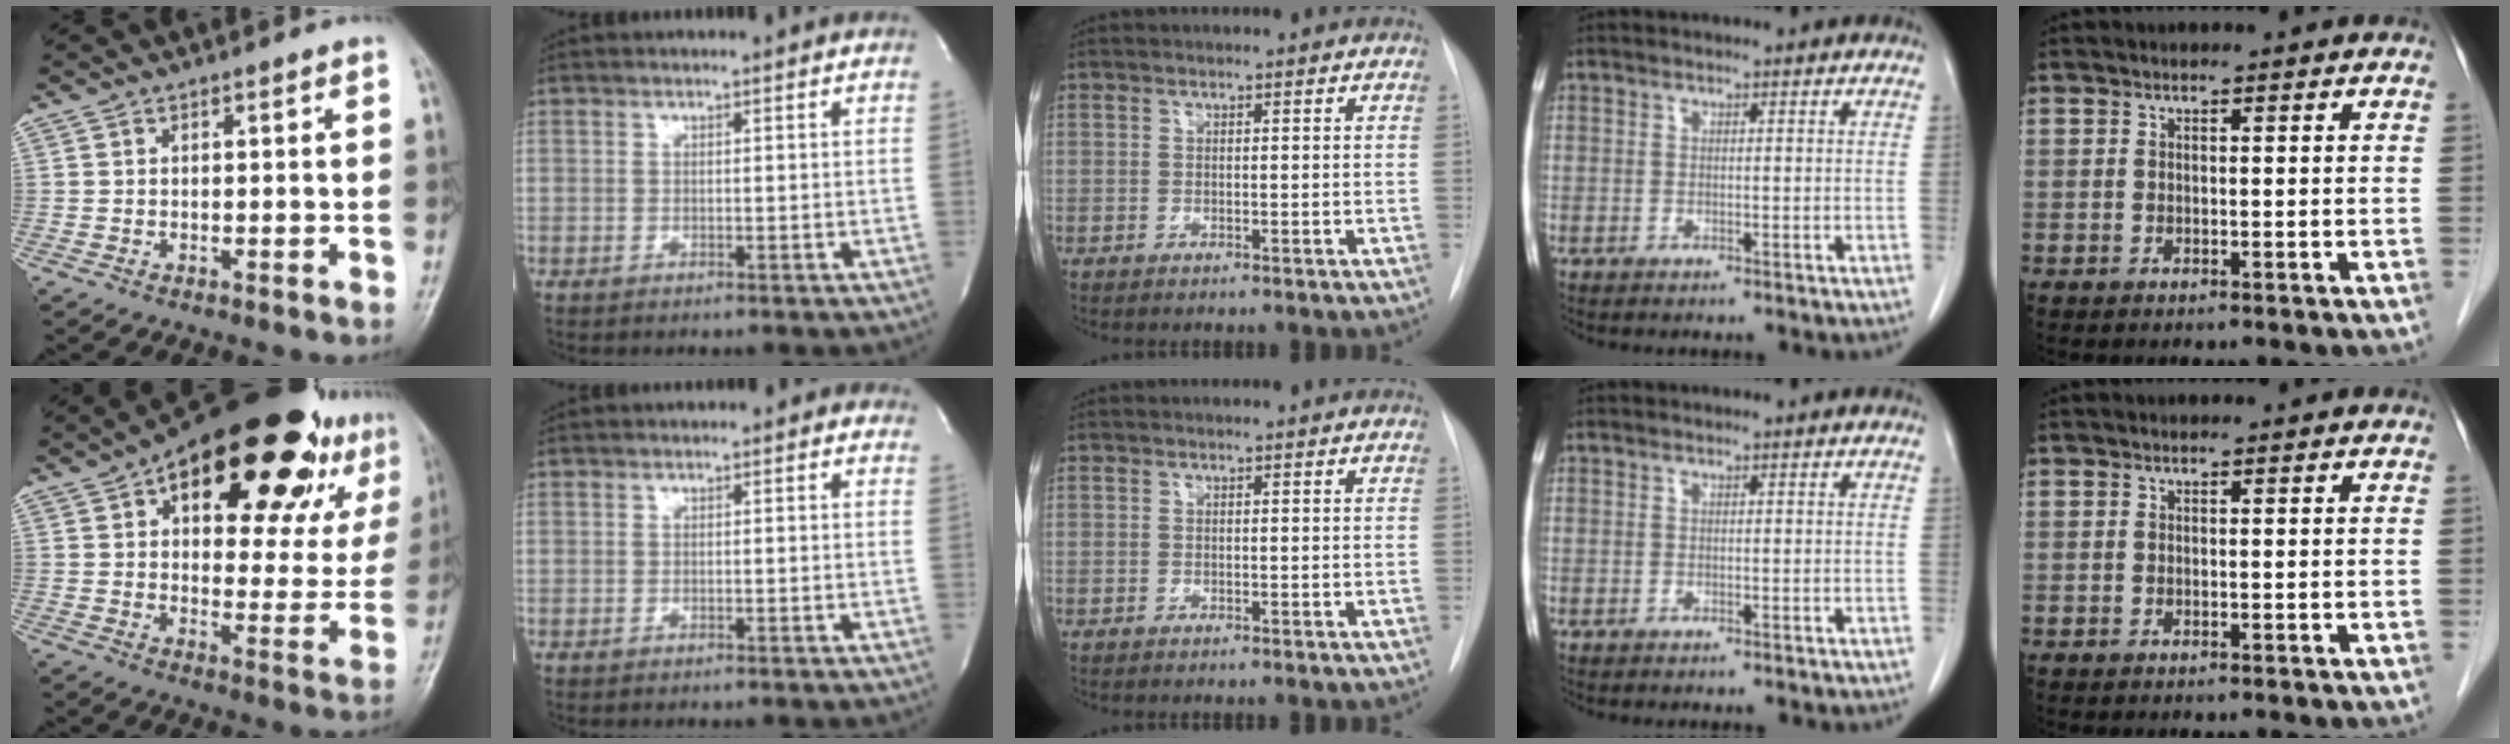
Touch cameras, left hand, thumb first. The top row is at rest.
{"thumb": {"total": 28.3, "force": [15.9, 12.7, 19.6], "torque": [-0.230, -0.011, 0.223]}, "index": {"total": 0.6, "force": [0.1, 0.4, 0.5], "torque": [-0.004, 0.003, -0.006]}}